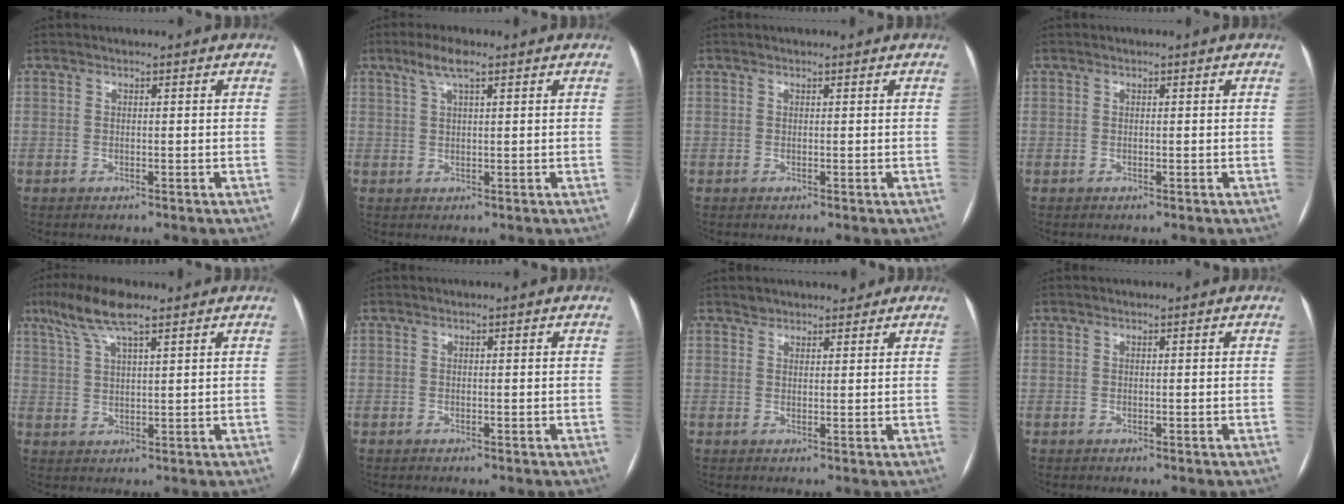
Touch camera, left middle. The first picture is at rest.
{"total": 3.8, "force": [2.3, 0.5, 2.9], "torque": [-0.064, 0.012, 0.047]}
{"total": 0.5, "force": [0.5, 0.2, 0.1], "torque": [-0.010, 0.009, 0.009]}
{"total": 0.0}
{"total": 7.4, "force": [5.1, 1.1, 5.3], "torque": [-0.113, 0.021, 0.097]}
{"total": 0.0}
{"total": 3.2, "force": [2.8, 1.4, 0.4], "torque": [0.003, 0.011, 0.038]}
{"total": 0.0}